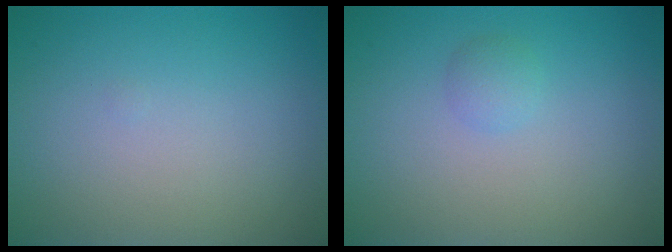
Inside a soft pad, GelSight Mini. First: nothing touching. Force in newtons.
{"total": 1.1, "press": 1.1, "slide": 0.0}